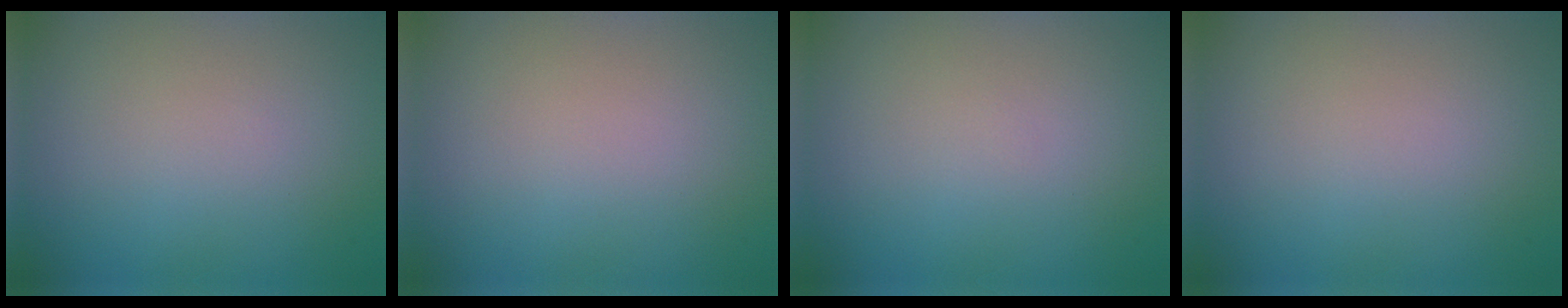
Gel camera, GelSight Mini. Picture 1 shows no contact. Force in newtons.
{"total": 0.0}
{"total": 0.0}
{"total": 0.0}